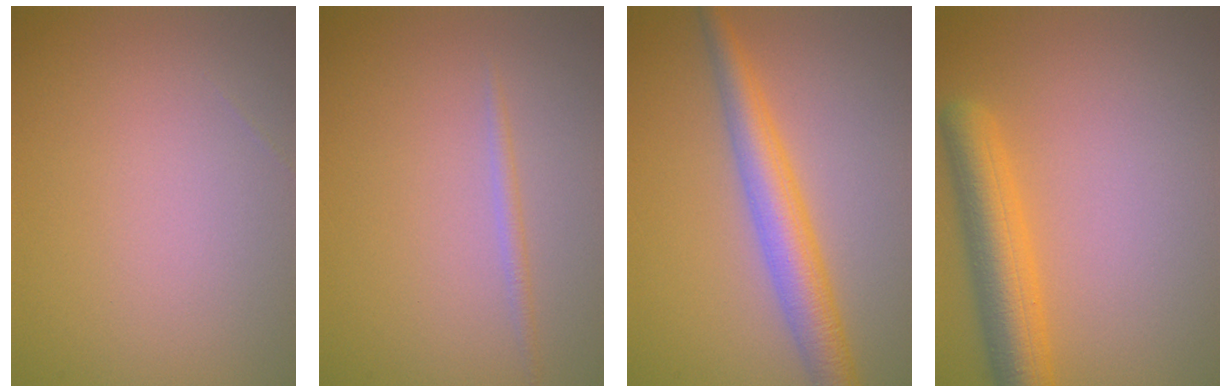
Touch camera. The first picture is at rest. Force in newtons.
{"total": 0.9, "press": 0.9, "slide": 0.0}
{"total": 4.7, "press": 4.7, "slide": 0.1}
{"total": 5.4, "press": 5.4, "slide": 0.3}